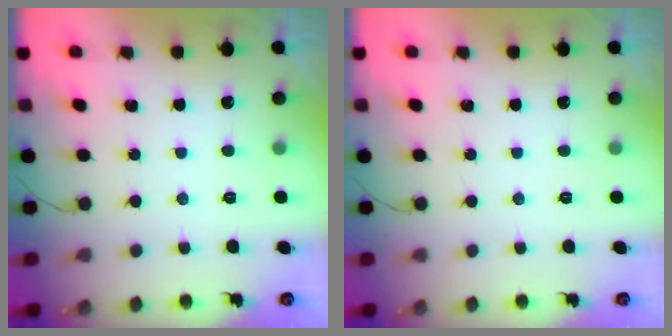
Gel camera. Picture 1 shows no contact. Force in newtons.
{"total": 0.0}